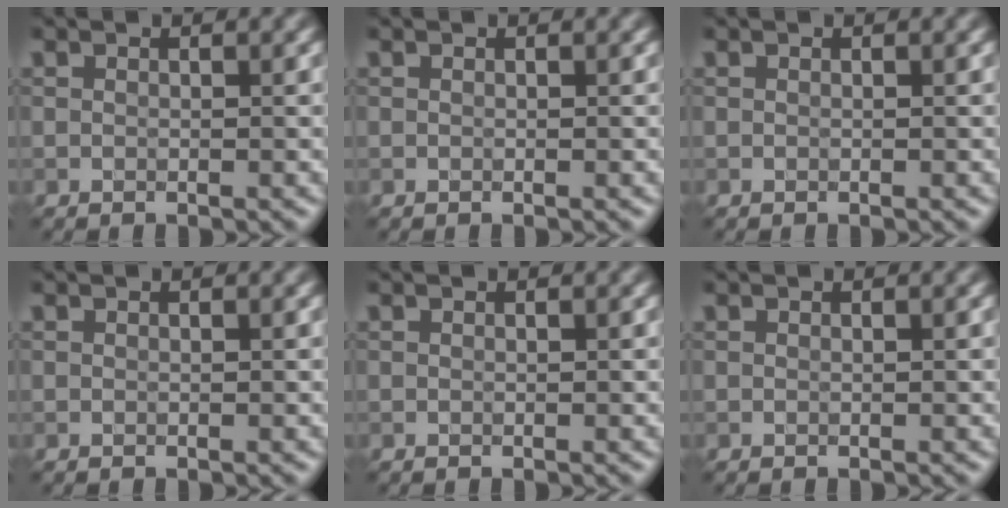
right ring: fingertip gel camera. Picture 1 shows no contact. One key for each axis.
{"total": 0.0}
{"total": 0.0}
{"total": 0.0}
{"total": 0.0}
{"total": 0.0}